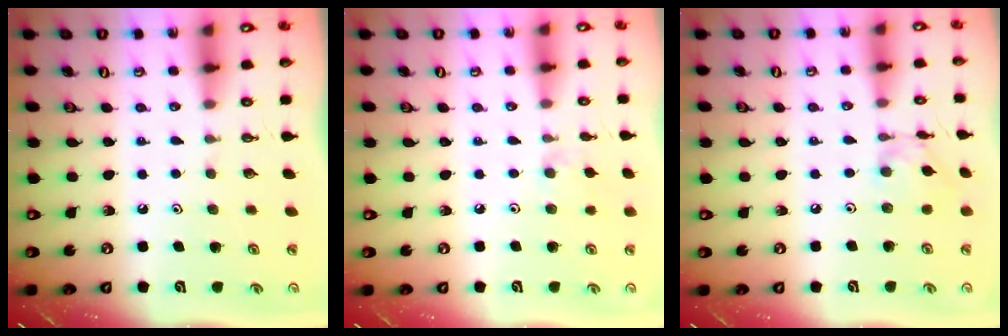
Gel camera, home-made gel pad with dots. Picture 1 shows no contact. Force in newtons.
{"total": 4.5, "press": 4.5, "slide": 0.7}
{"total": 7.0, "press": 6.9, "slide": 0.3}